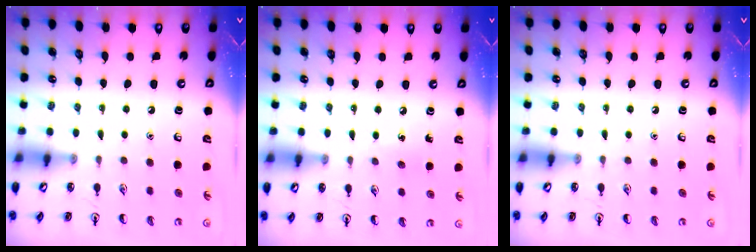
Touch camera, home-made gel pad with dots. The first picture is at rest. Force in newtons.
{"total": 4.2, "press": 3.9, "slide": 1.5}
{"total": 0.0}